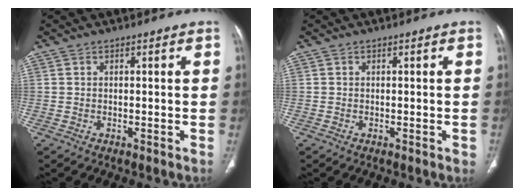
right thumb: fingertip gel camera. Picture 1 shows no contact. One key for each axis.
{"total": 1.1, "fx": -0.4, "fy": 0.5, "fz": 0.9, "tx": -0.002, "ty": 0.000, "tz": -0.005}